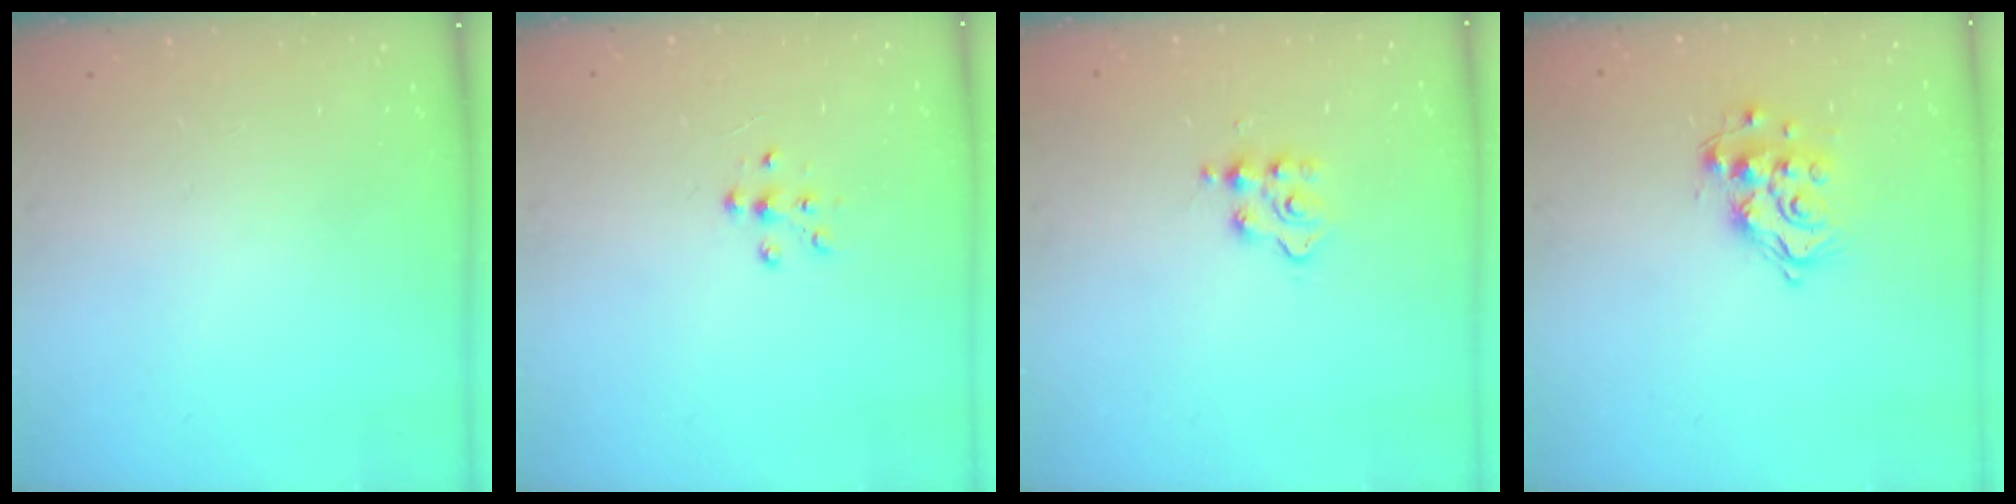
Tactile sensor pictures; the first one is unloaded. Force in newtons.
{"total": 5.7, "press": 5.7, "slide": 0.7}
{"total": 3.0, "press": 3.0, "slide": 0.5}
{"total": 13.1, "press": 13.1, "slide": 0.8}